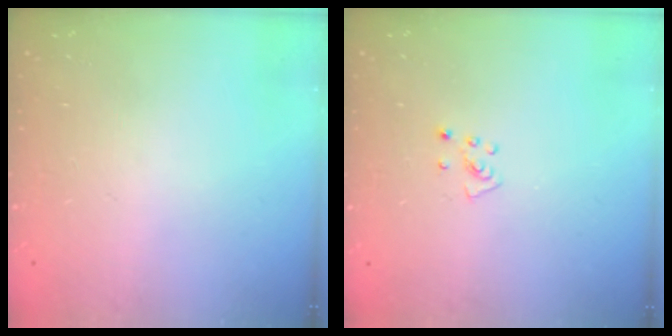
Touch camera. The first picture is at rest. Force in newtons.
{"total": 4.4, "press": 4.4, "slide": 0.3}